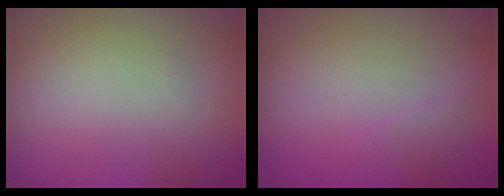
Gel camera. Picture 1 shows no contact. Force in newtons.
{"total": 0.7, "press": 0.7, "slide": 0.1}